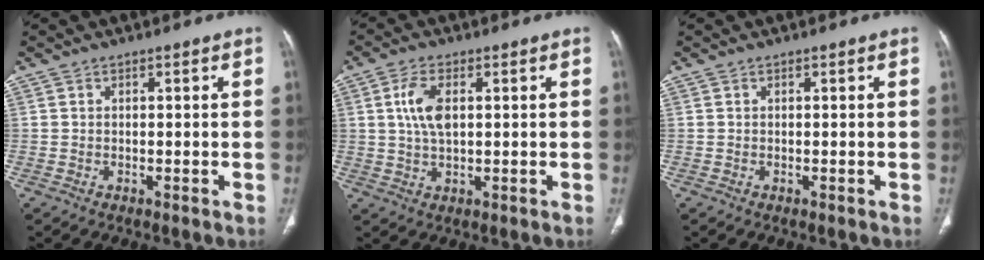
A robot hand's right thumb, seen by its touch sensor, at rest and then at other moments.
{"total": 6.4, "force": [1.5, 3.2, 5.4], "torque": [-0.115, 0.000, 0.028]}
{"total": 0.0}